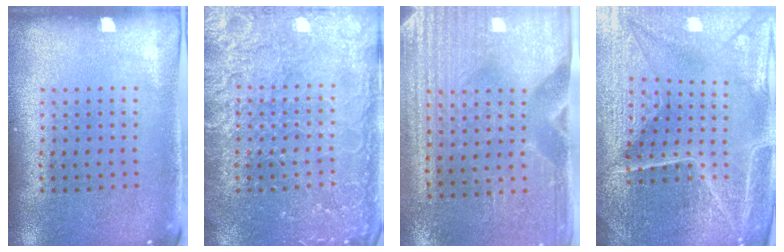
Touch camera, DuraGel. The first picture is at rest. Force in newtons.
{"total": 3.7, "press": 3.6, "slide": 0.5}
{"total": 3.1, "press": 2.8, "slide": 1.4}
{"total": 5.7, "press": 5.2, "slide": 2.2}